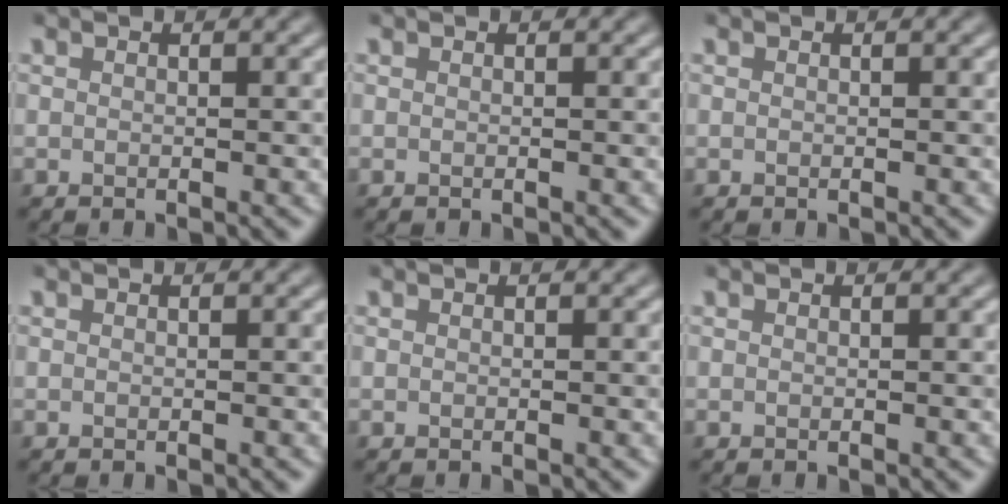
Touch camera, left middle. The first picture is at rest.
{"total": 0.0}
{"total": 0.0}
{"total": 0.0}
{"total": 0.0}
{"total": 0.0}